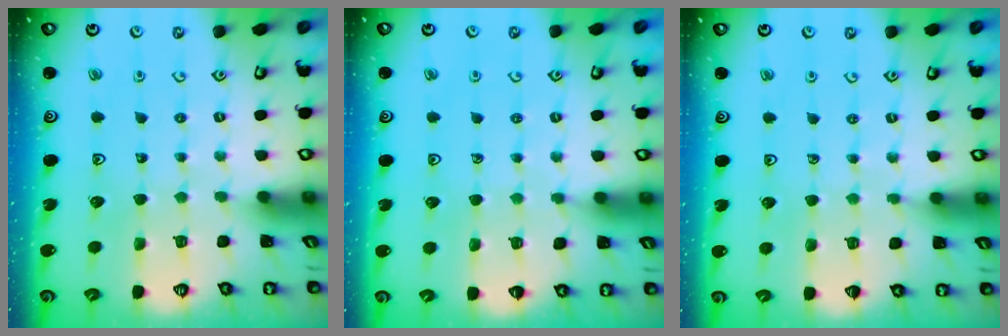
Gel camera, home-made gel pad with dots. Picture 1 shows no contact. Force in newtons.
{"total": 5.0, "press": 4.9, "slide": 1.0}
{"total": 1.9, "press": 1.9, "slide": 0.3}